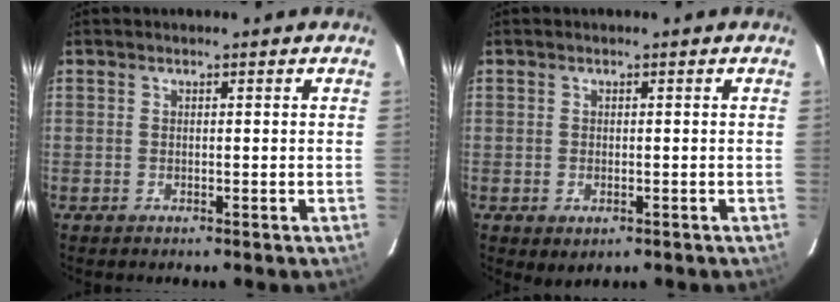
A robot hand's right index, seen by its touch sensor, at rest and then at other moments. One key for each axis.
{"total": 2.0, "fx": -0.6, "fy": 1.4, "fz": 1.3, "tx": -0.021, "ty": -0.006, "tz": -0.007}